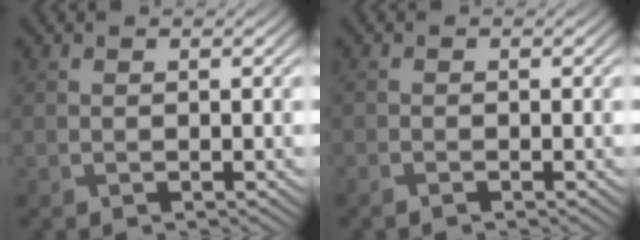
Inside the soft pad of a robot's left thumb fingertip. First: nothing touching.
{"total": 0.9, "force": [-0.8, 0.1, 0.4], "torque": [-0.009, -0.002, -0.016]}